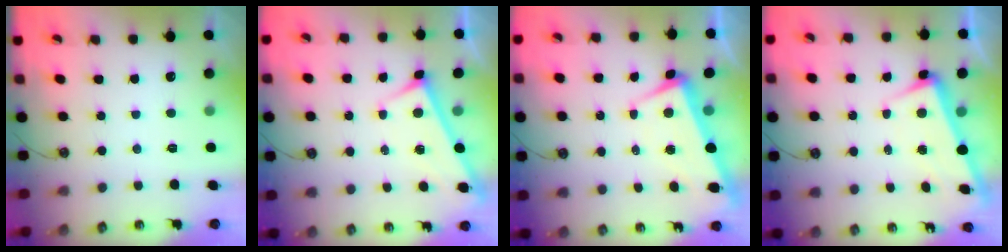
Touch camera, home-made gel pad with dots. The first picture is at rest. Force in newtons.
{"total": 3.3, "press": 3.3, "slide": 0.3}
{"total": 2.0, "press": 1.8, "slide": 1.0}
{"total": 3.0, "press": 2.9, "slide": 0.9}